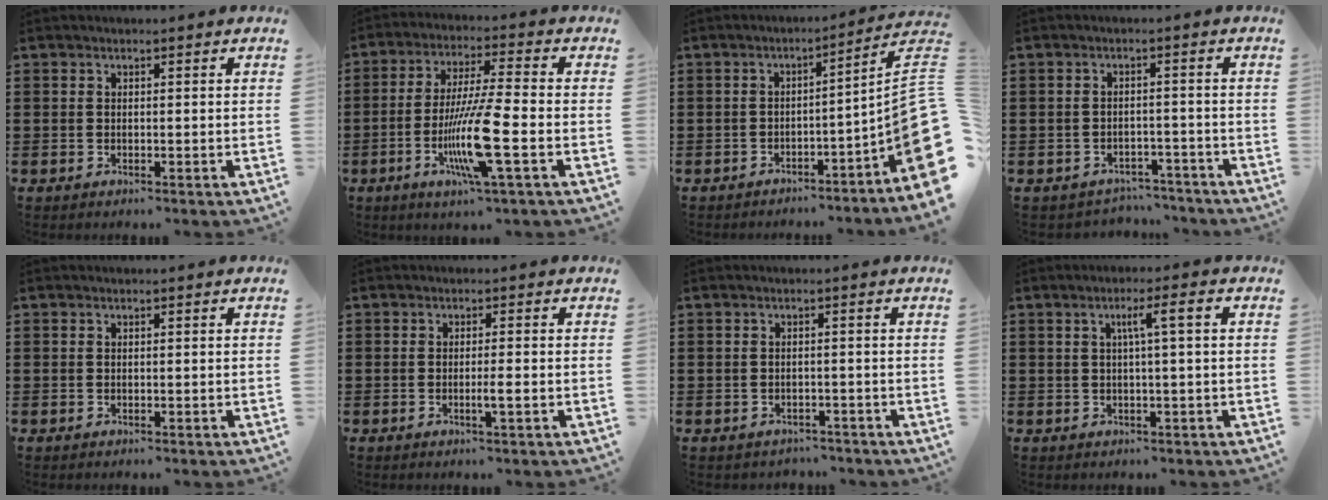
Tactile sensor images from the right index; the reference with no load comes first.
{"total": 11.7, "force": [-3.8, 0.8, 11.0], "torque": [-0.222, -0.017, -0.075]}
{"total": 7.3, "force": [-2.2, 0.9, 6.9], "torque": [-0.098, -0.023, -0.042]}
{"total": 2.6, "force": [-2.5, 0.7, 0.1], "torque": [-0.010, 0.000, -0.053]}
{"total": 0.0}
{"total": 2.2, "force": [-0.7, -0.1, 2.1], "torque": [-0.040, -0.008, -0.015]}
{"total": 1.2, "force": [-1.1, 0.4, 0.0], "torque": [-0.006, 0.002, -0.026]}
{"total": 3.6, "force": [0.4, -0.2, 3.6], "torque": [-0.065, -0.002, 0.002]}